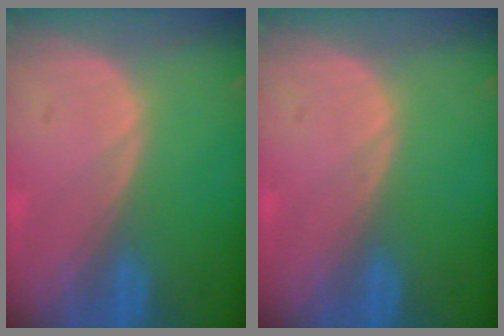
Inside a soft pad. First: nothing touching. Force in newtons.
{"total": 0.0}